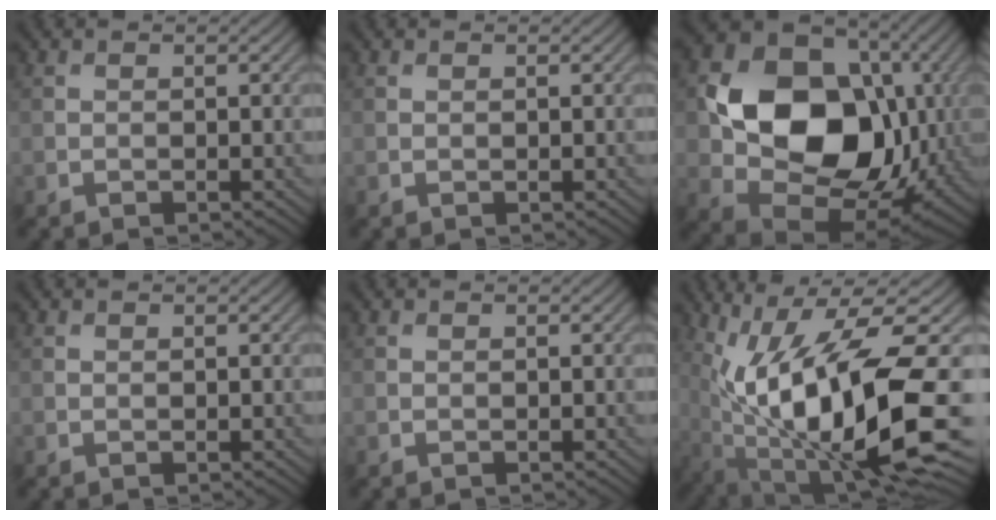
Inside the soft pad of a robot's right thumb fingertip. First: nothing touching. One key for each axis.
{"total": 0.0}
{"total": 16.8, "fx": 0.9, "fy": 13.0, "fz": 10.7, "tx": -0.186, "ty": -0.023, "tz": 0.019}
{"total": 0.0}
{"total": 0.0}
{"total": 16.7, "fx": -0.7, "fy": 5.5, "fz": 15.8, "tx": -0.279, "ty": -0.002, "tz": -0.005}